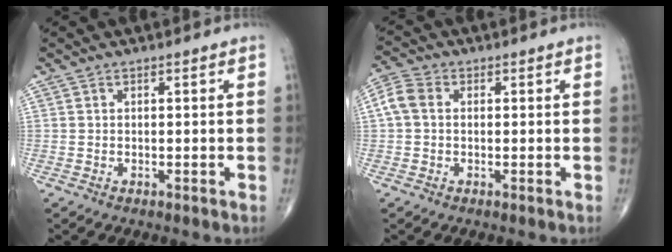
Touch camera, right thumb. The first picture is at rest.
{"total": 4.7, "force": [0.5, 3.6, 3.1], "torque": [-0.072, 0.018, 0.003]}